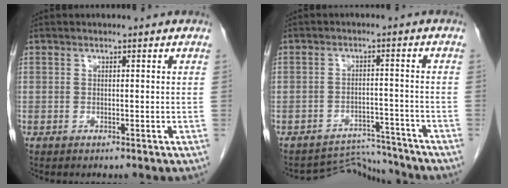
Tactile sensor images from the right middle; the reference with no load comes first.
{"total": 5.9, "force": [-5.5, 0.3, -2.2], "torque": [0.039, 0.016, -0.082]}